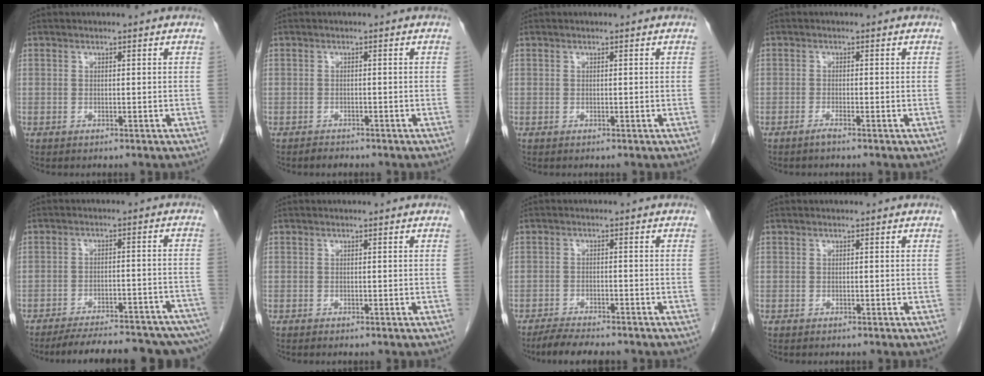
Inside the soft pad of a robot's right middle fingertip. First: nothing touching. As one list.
[{"total": 1.1, "force": [-1.0, 0.4, 0.1], "torque": [-0.011, -0.002, -0.016]}, {"total": 0.0}, {"total": 1.2, "force": [-1.0, -0.1, 0.7], "torque": [-0.017, -0.001, -0.020]}, {"total": 21.5, "force": [-18.5, 3.7, 10.3], "torque": [-0.119, -0.001, -0.235]}, {"total": 0.8, "force": [-0.6, 0.3, 0.5], "torque": [-0.012, -0.002, -0.004]}, {"total": 6.2, "force": [-5.5, 1.1, 2.7], "torque": [-0.048, -0.016, -0.090]}, {"total": 0.0}]